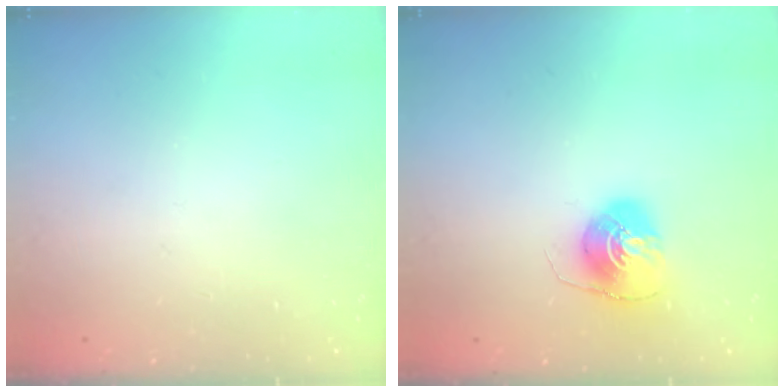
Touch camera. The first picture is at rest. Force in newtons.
{"total": 8.8, "press": 8.8, "slide": 0.1}